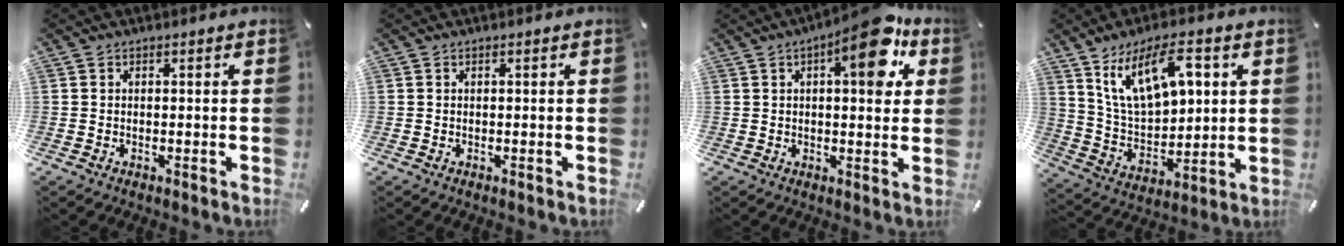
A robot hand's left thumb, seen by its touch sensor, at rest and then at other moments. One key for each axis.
{"total": 0.0}
{"total": 12.5, "fx": 5.5, "fy": 4.7, "fz": 10.2, "tx": -0.128, "ty": -0.027, "tz": 0.084}
{"total": 15.9, "fx": 8.0, "fy": 8.3, "fz": 10.9, "tx": -0.216, "ty": -0.017, "tz": 0.144}